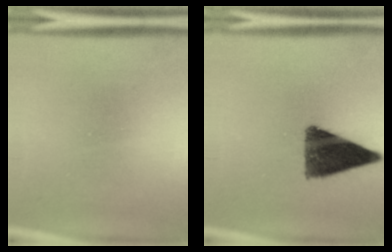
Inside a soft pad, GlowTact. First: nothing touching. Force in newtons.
{"total": 11.4}